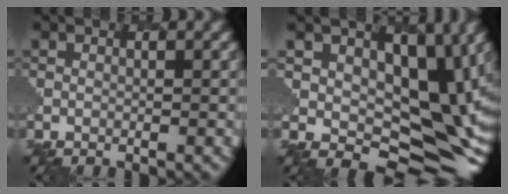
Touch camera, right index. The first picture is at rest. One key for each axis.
{"total": 11.6, "fx": 3.4, "fy": 7.6, "fz": 8.1, "tx": -0.113, "ty": -0.014, "tz": 0.053}